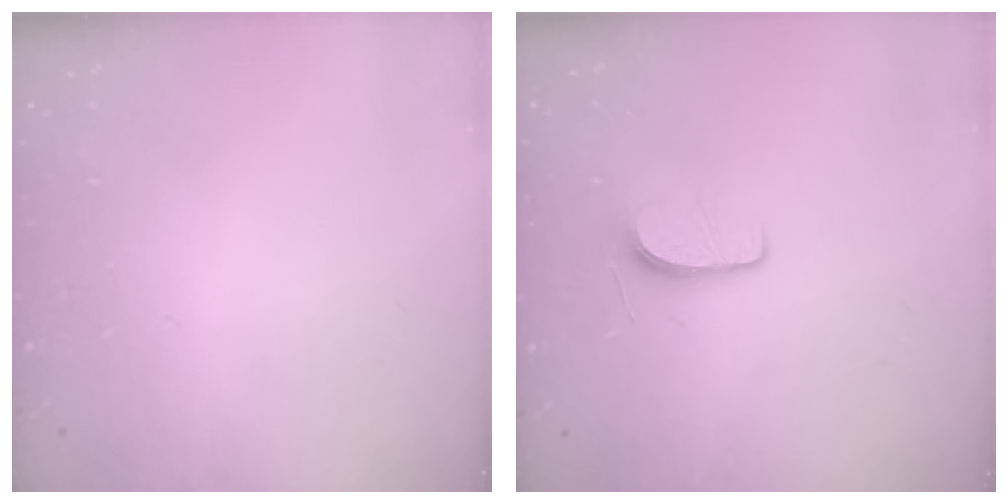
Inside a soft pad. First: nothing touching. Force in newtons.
{"total": 5.6, "press": 5.6, "slide": 0.7}